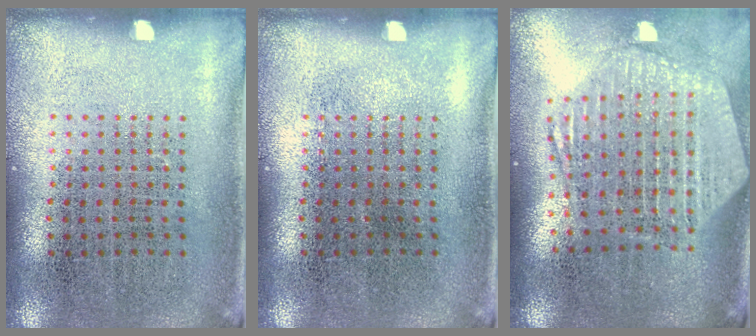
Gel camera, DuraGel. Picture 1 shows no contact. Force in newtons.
{"total": 0.0}
{"total": 2.6, "press": 2.1, "slide": 1.5}